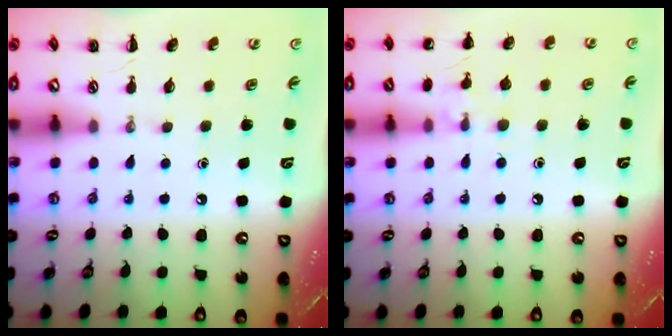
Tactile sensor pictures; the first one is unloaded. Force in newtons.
{"total": 7.7, "press": 7.5, "slide": 1.8}